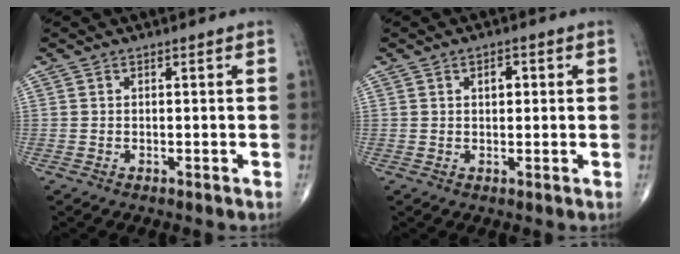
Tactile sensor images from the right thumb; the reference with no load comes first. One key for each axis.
{"total": 2.8, "fx": 0.9, "fy": 1.6, "fz": 2.1, "tx": -0.024, "ty": -0.001, "tz": 0.011}